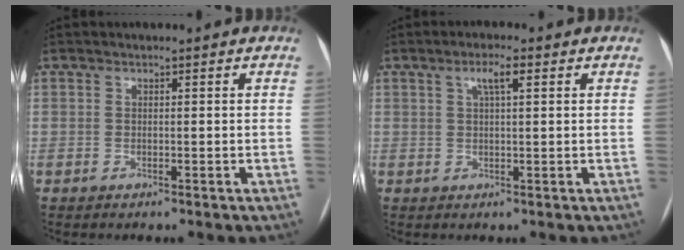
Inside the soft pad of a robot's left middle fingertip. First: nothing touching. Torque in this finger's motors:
{"motor_torque": [0.75, -0.39, 0.07, 0.02]}